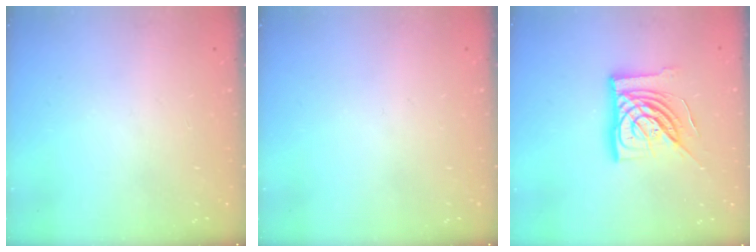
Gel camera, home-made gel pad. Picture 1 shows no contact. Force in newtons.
{"total": 0.0}
{"total": 15.7, "press": 15.7, "slide": 1.5}